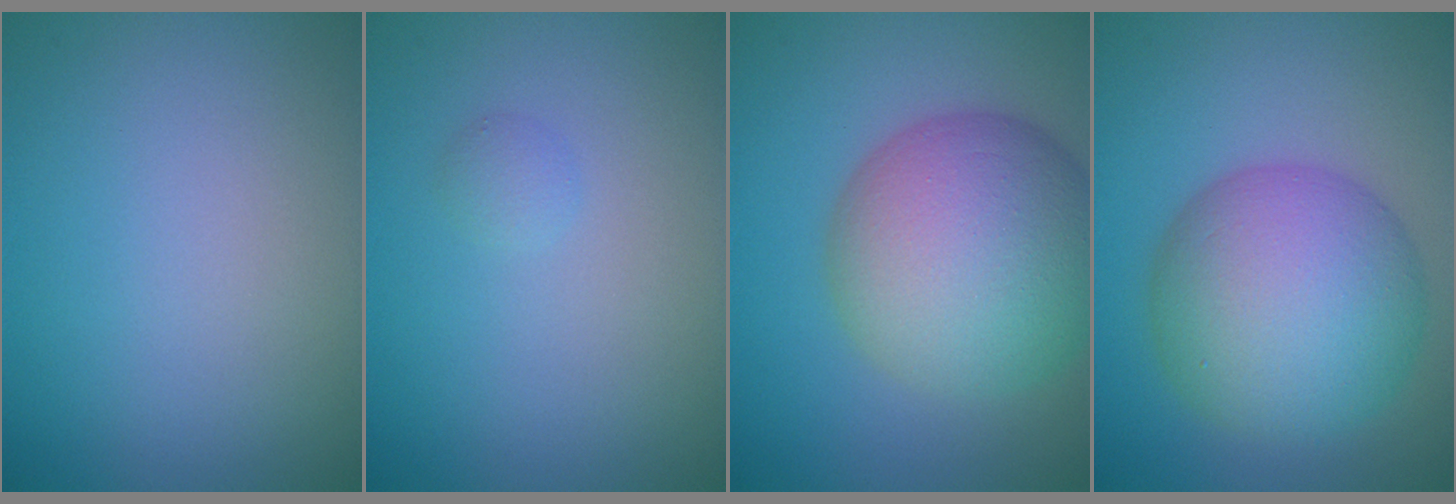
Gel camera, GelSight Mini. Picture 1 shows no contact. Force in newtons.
{"total": 0.8, "press": 0.8, "slide": 0.1}
{"total": 11.0, "press": 11.0, "slide": 0.7}
{"total": 10.0, "press": 10.0, "slide": 0.2}